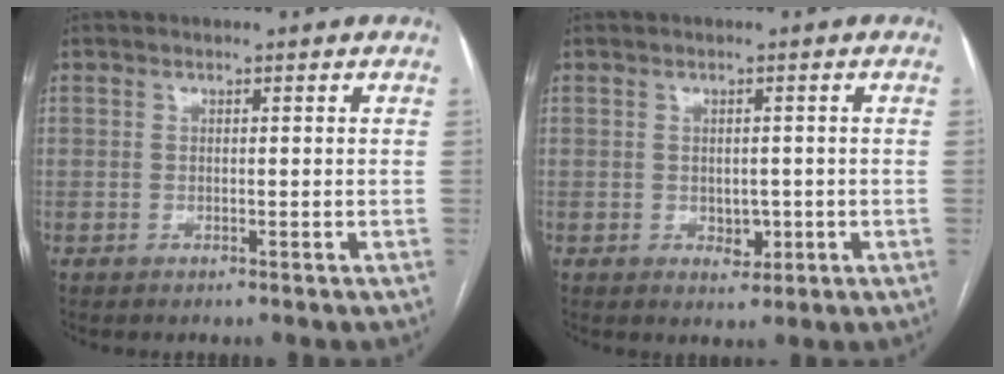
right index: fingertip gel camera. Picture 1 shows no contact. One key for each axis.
{"total": 2.5, "fx": -0.5, "fy": 1.7, "fz": 1.7, "tx": -0.020, "ty": 0.000, "tz": -0.001}